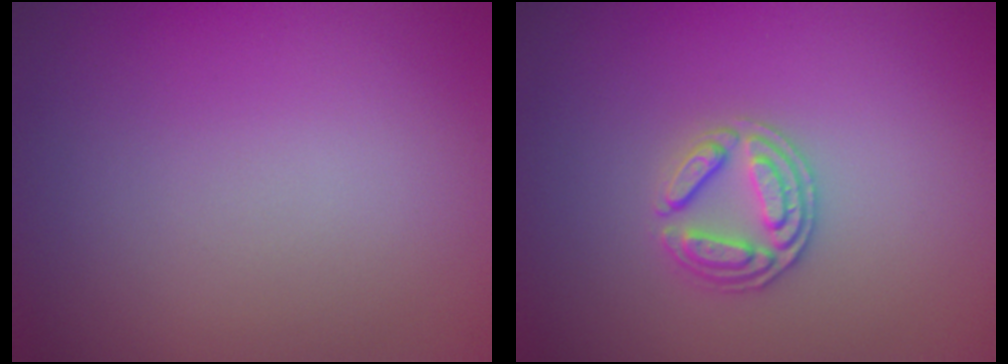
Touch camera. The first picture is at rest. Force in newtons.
{"total": 2.7, "press": 2.7, "slide": 0.6}